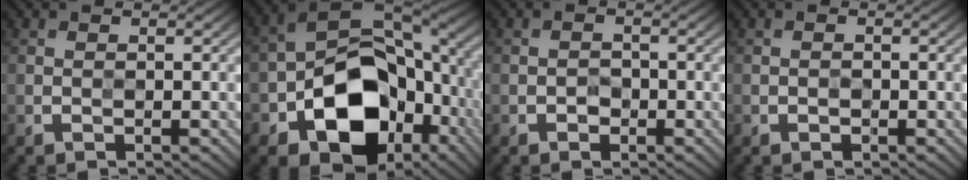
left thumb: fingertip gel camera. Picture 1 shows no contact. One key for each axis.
{"total": 17.6, "fx": -5.4, "fy": 11.9, "fz": 11.7, "tx": -0.192, "ty": -0.028, "tz": -0.087}
{"total": 1.4, "fx": -0.7, "fy": 1.0, "fz": 0.6, "tx": -0.007, "ty": 0.002, "tz": -0.015}
{"total": 0.6, "fx": -0.3, "fy": 0.4, "fz": 0.3, "tx": -0.002, "ty": 0.000, "tz": -0.005}